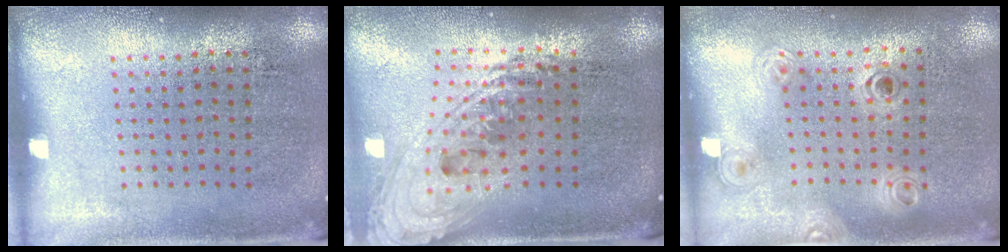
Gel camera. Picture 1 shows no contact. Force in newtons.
{"total": 2.3, "press": 1.7, "slide": 1.6}
{"total": 1.1, "press": 1.0, "slide": 0.4}